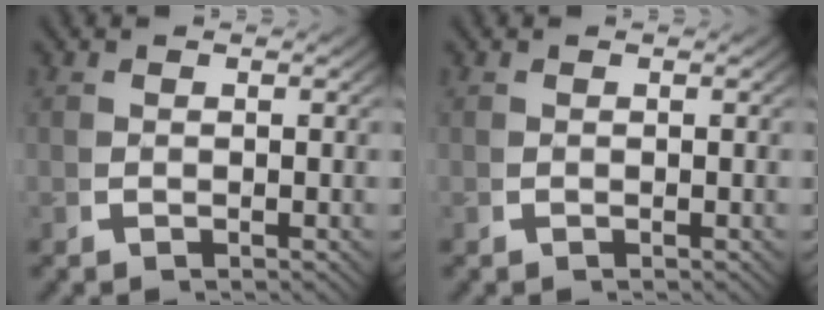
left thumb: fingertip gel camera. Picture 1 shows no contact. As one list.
[{"total": 0.0}]